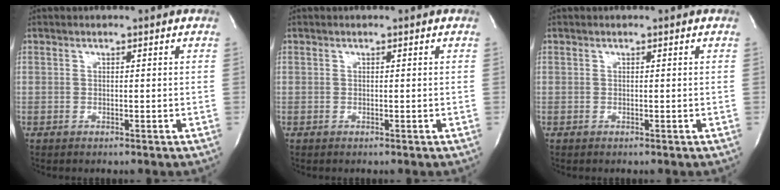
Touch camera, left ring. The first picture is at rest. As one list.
[{"total": 0.0}, {"total": 0.0}]